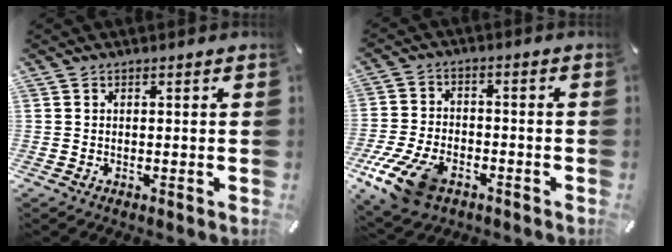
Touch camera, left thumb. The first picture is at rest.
{"total": 13.3, "force": [-7.4, 7.7, 7.9], "torque": [-0.156, 0.036, -0.129]}